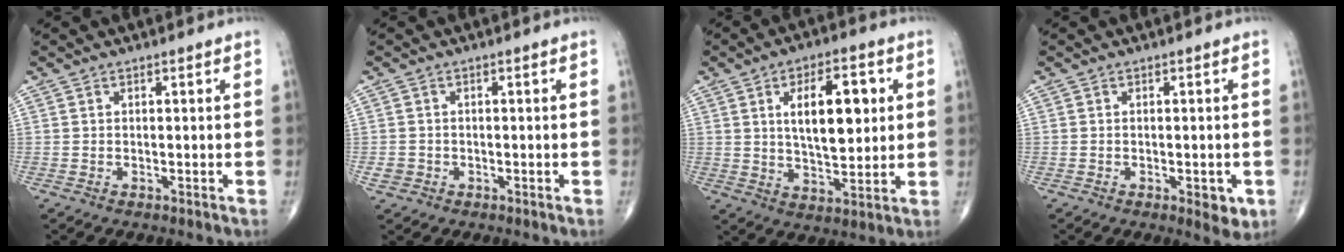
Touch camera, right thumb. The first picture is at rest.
{"total": 1.8, "force": [-0.6, 1.6, 0.4], "torque": [-0.003, 0.006, -0.009]}
{"total": 13.4, "force": [3.1, 6.3, 11.5], "torque": [-0.158, -0.008, 0.055]}
{"total": 3.9, "force": [-1.3, 1.7, 3.3], "torque": [-0.029, -0.005, -0.013]}